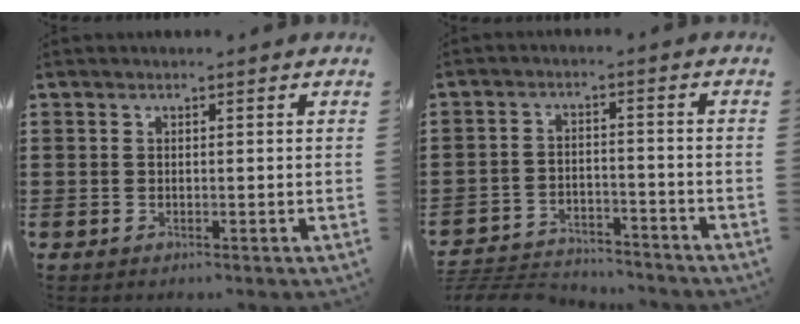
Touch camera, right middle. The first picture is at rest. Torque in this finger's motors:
{"motor_torque": [0.47, 0.18, 0.08, 0.03]}